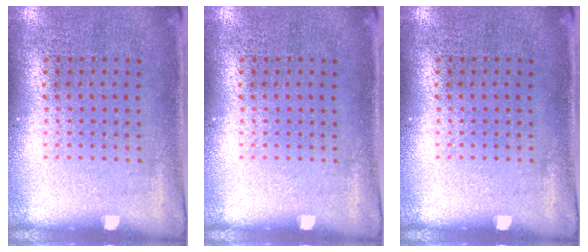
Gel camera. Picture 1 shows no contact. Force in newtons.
{"total": 0.0}
{"total": 0.0}